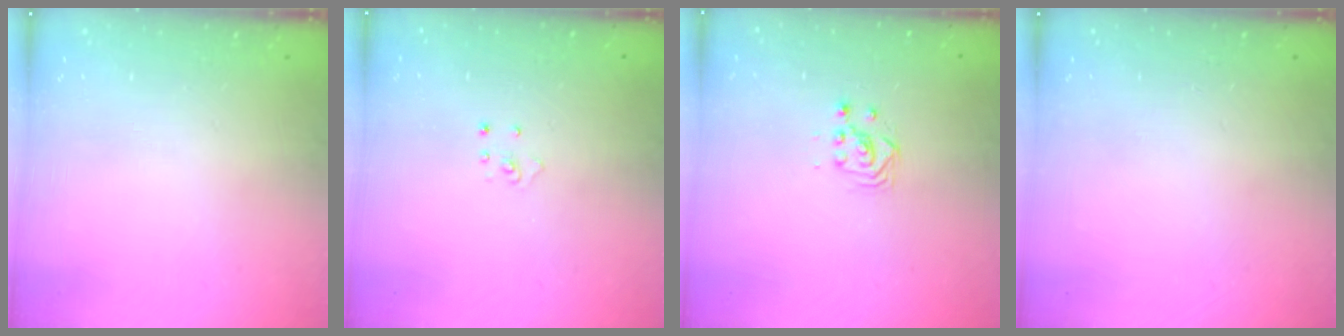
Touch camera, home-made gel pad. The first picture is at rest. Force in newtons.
{"total": 3.0, "press": 2.9, "slide": 0.3}
{"total": 3.0, "press": 3.0, "slide": 0.2}
{"total": 0.0}